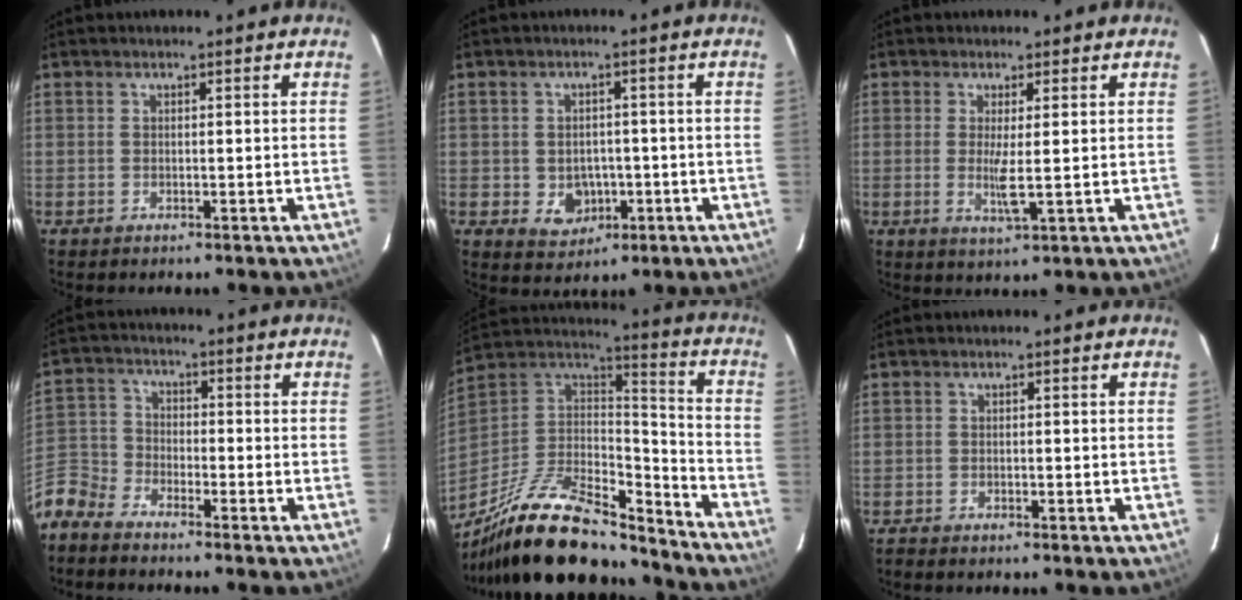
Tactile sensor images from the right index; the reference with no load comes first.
{"total": 5.4, "force": [-1.3, 4.7, 2.3], "torque": [-0.051, 0.006, -0.003]}
{"total": 4.5, "force": [0.3, 0.0, 4.5], "torque": [-0.079, -0.013, 0.004]}
{"total": 7.8, "force": [-6.1, 4.2, 2.3], "torque": [-0.059, 0.010, -0.142]}
{"total": 27.6, "force": [-20.4, 10.2, 15.6], "torque": [-0.296, -0.004, -0.328]}
{"total": 1.3, "force": [-1.2, 0.3, 0.3], "torque": [-0.016, -0.002, -0.020]}